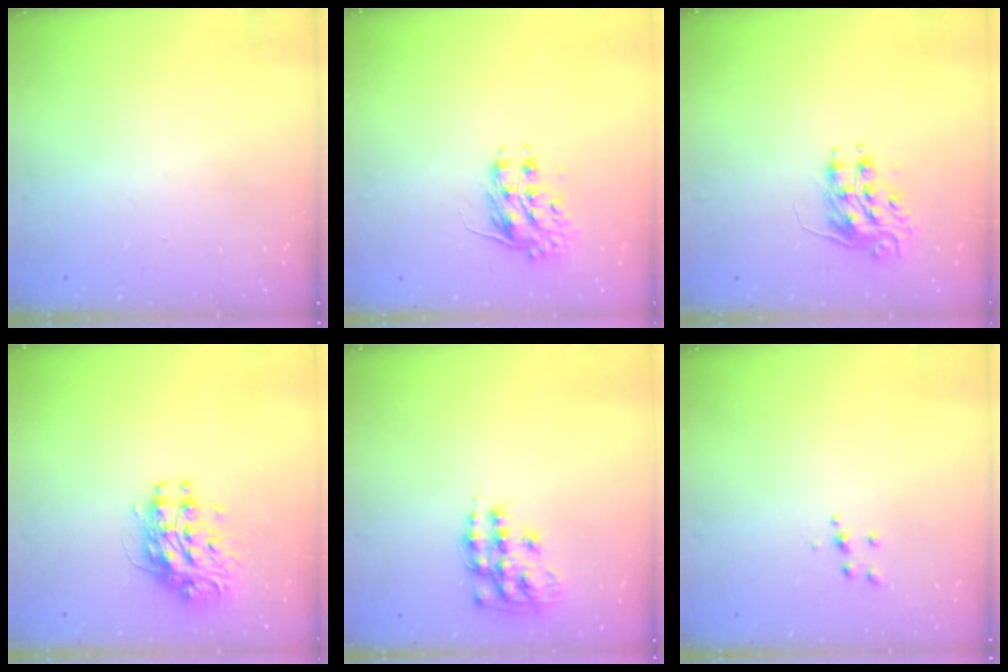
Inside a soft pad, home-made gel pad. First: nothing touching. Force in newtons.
{"total": 8.0, "press": 8.0, "slide": 0.4}
{"total": 8.2, "press": 8.2, "slide": 0.1}
{"total": 10.7, "press": 10.7, "slide": 0.9}
{"total": 13.7, "press": 13.7, "slide": 0.9}
{"total": 3.9, "press": 3.8, "slide": 0.4}